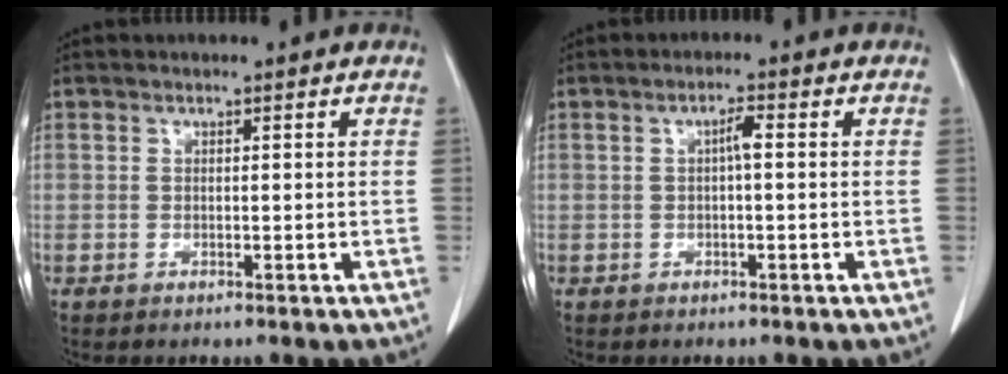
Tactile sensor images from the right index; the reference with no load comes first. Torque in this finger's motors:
{"motor_torque": [0.27, 0.06, 0.02, 0.02]}